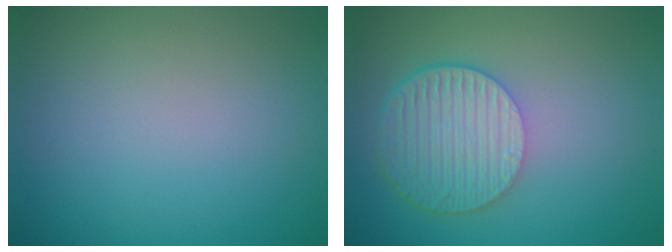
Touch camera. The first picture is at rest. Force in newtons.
{"total": 6.2, "press": 4.4, "slide": 4.3}